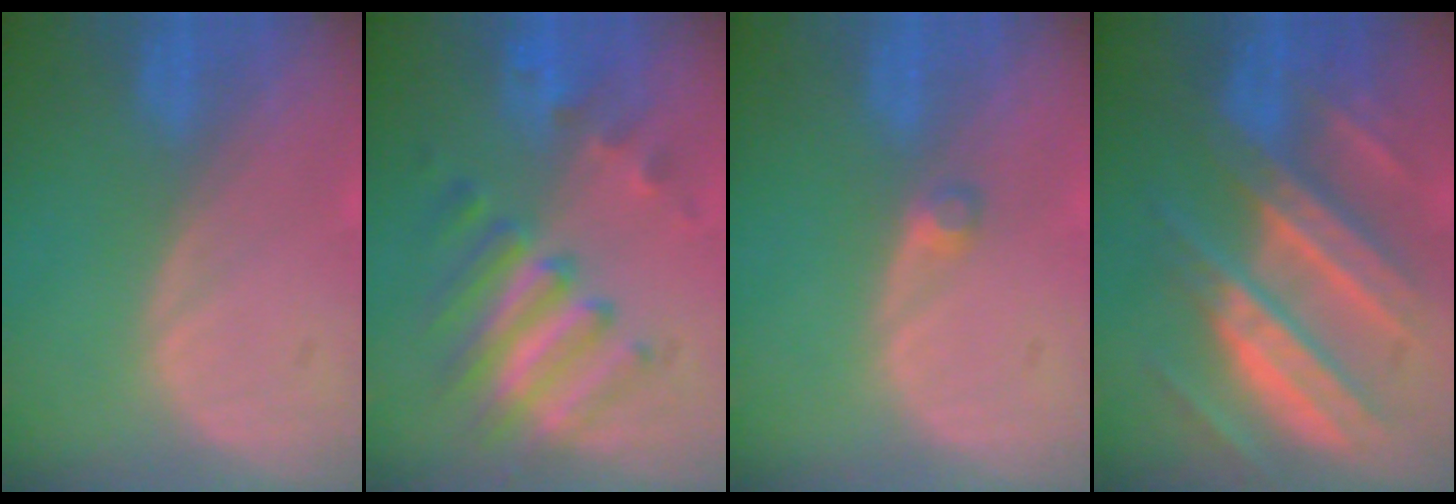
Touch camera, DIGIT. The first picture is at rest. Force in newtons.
{"total": 7.6, "press": 7.5, "slide": 1.1}
{"total": 1.5, "press": 1.2, "slide": 0.8}
{"total": 11.4, "press": 11.3, "slide": 1.0}